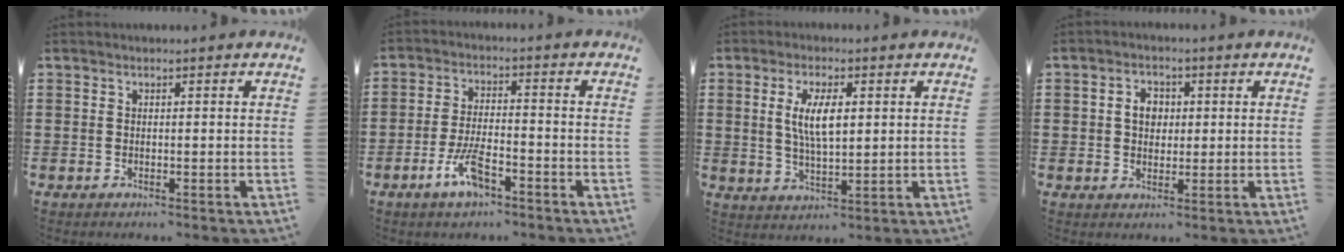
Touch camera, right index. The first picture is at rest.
{"total": 6.7, "force": [-3.7, 2.3, 5.1], "torque": [-0.115, -0.002, -0.072]}
{"total": 6.4, "force": [1.3, 2.3, 5.9], "torque": [-0.118, 0.007, 0.020]}
{"total": 3.7, "force": [0.4, 2.8, 2.3], "torque": [-0.054, 0.014, 0.005]}